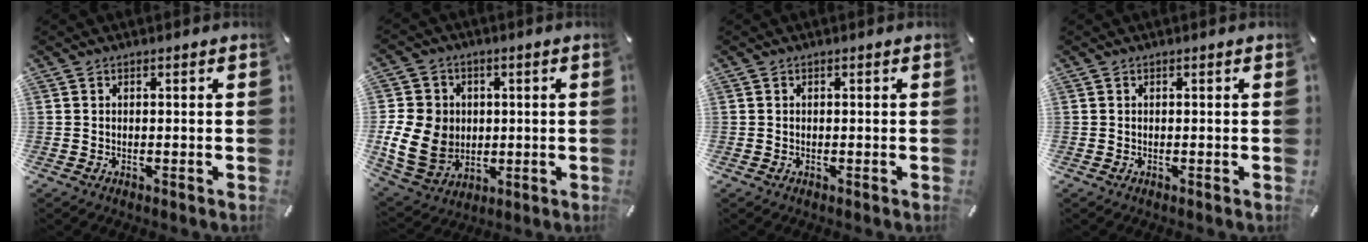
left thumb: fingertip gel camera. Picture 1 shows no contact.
{"total": 13.4, "force": [-0.6, 11.8, 6.4], "torque": [-0.146, 0.006, -0.006]}
{"total": 0.0}
{"total": 0.0}